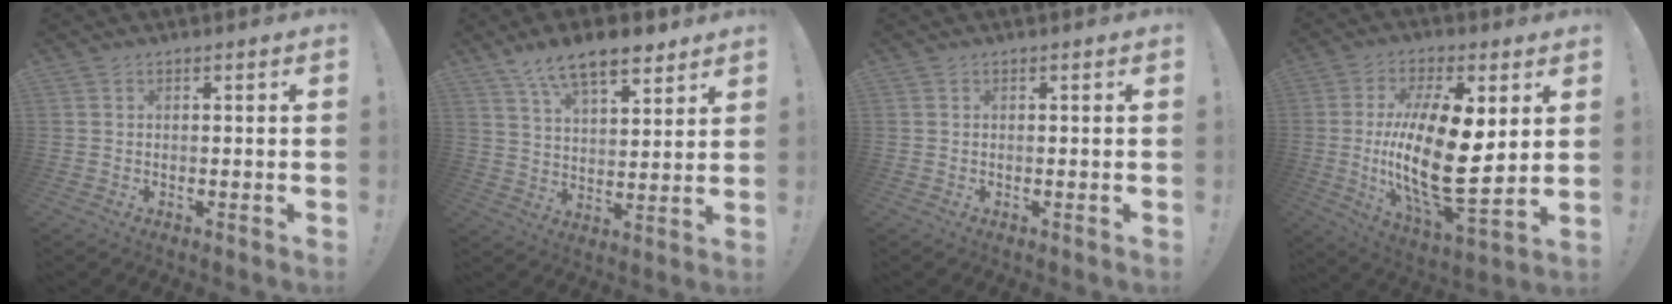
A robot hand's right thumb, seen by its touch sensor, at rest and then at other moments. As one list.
[{"total": 11.9, "force": [8.4, 4.8, 7.0], "torque": [-0.113, -0.042, 0.150]}, {"total": 0.0}, {"total": 22.9, "force": [1.4, 9.0, 21.0], "torque": [-0.393, -0.027, 0.025]}]